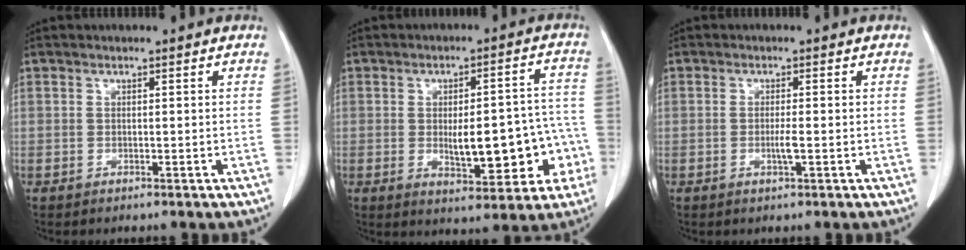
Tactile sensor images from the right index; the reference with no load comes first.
{"total": 13.0, "force": [-2.7, 4.8, 11.7], "torque": [-0.142, 0.030, -0.020]}
{"total": 1.8, "force": [-0.4, -0.1, 1.7], "torque": [-0.035, -0.003, -0.007]}